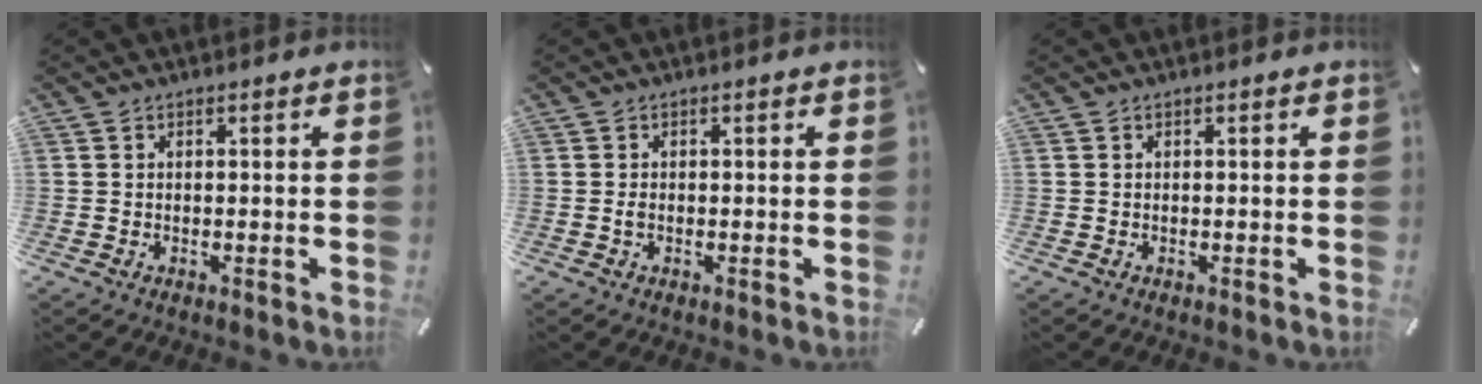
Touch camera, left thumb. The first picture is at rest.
{"total": 1.0, "force": [-0.3, 0.6, 0.8], "torque": [-0.022, -0.001, -0.008]}
{"total": 0.0}